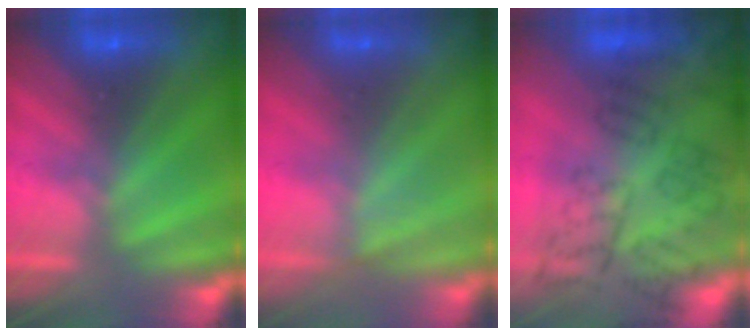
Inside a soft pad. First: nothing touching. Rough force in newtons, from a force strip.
{"total": 1.5}
{"total": 14.6}